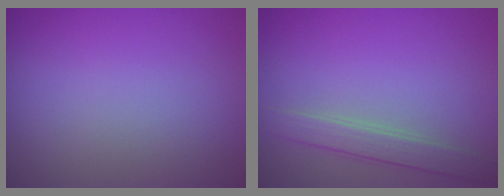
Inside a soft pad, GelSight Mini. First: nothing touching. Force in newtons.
{"total": 2.2, "press": 2.2, "slide": 0.2}